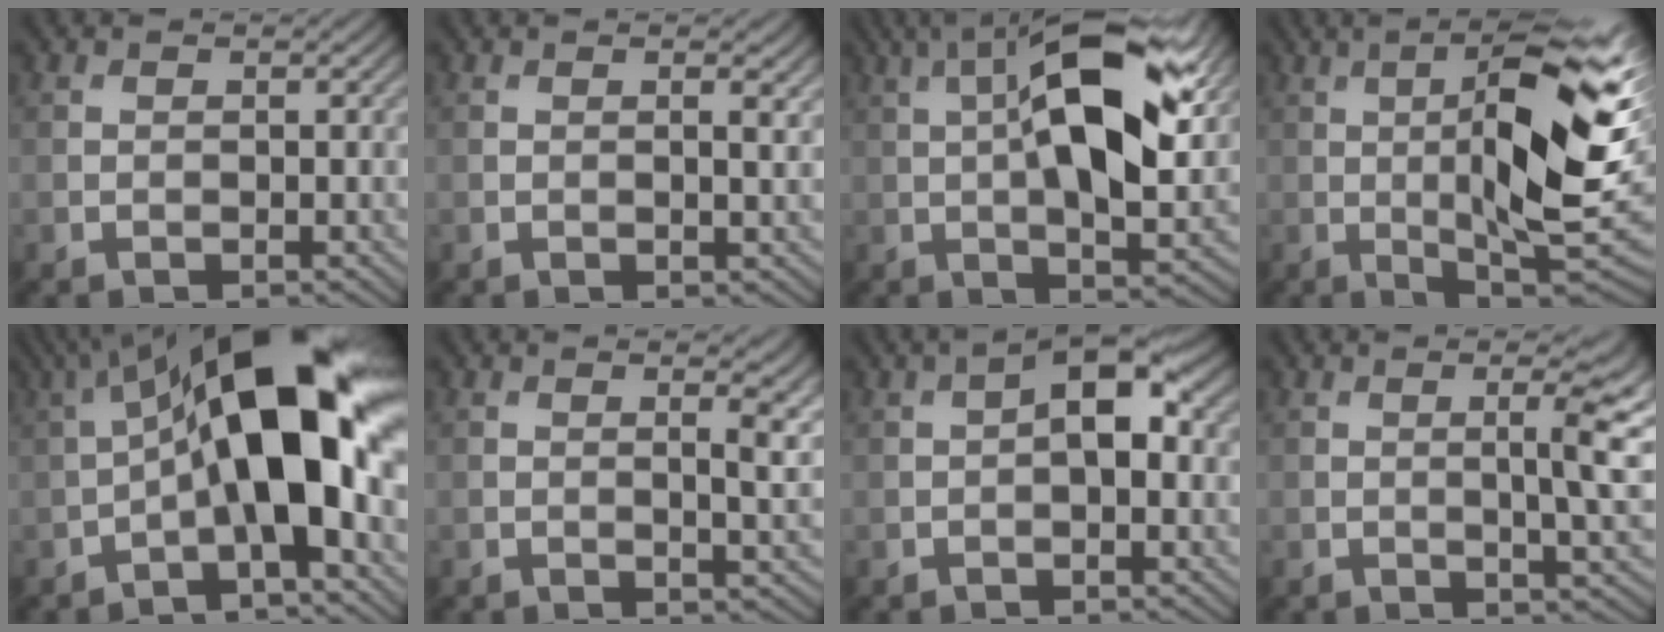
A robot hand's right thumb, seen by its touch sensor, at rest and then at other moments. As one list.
[{"total": 1.4, "force": [0.4, 0.2, 1.3], "torque": [-0.023, 0.000, 0.005]}, {"total": 15.2, "force": [3.9, 5.5, 13.6], "torque": [-0.229, 0.008, 0.055]}, {"total": 17.2, "force": [1.8, 4.6, 16.5], "torque": [-0.261, 0.014, 0.037]}, {"total": 16.1, "force": [0.0, 5.5, 15.1], "torque": [-0.234, 0.034, -0.011]}, {"total": 4.1, "force": [1.1, 1.2, 3.7], "torque": [-0.056, -0.001, 0.019]}, {"total": 5.6, "force": [0.8, 2.5, 4.9], "torque": [-0.079, 0.009, 0.009]}, {"total": 6.1, "force": [0.8, 1.4, 5.9], "torque": [-0.092, 0.004, 0.015]}]